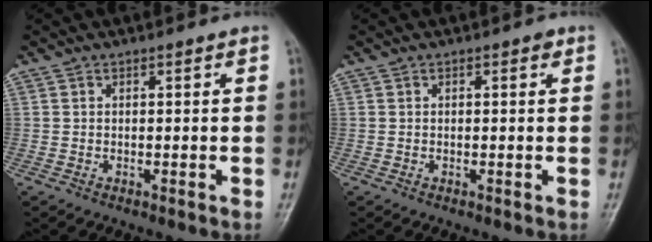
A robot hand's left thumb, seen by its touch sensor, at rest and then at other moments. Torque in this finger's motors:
{"motor_torque": [0.10, 0.03, 0.29, 0.20, 0.00]}